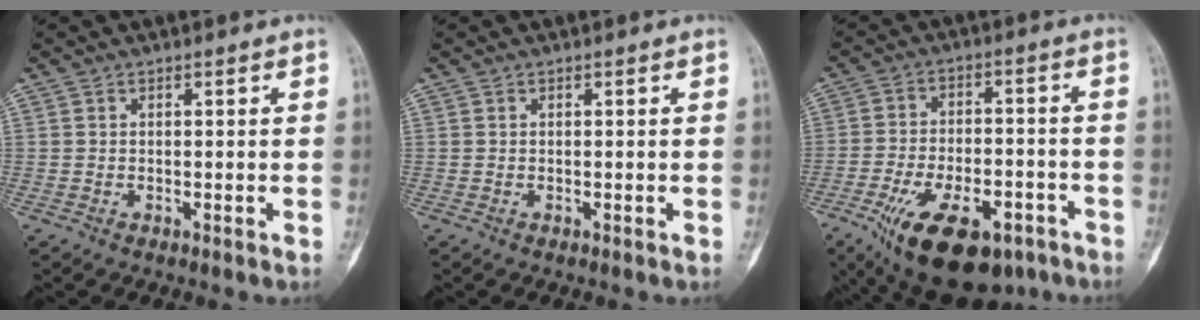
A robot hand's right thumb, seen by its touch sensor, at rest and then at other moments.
{"total": 0.0}
{"total": 19.0, "force": [-10.5, 9.1, 12.9], "torque": [-0.219, 0.032, -0.158]}